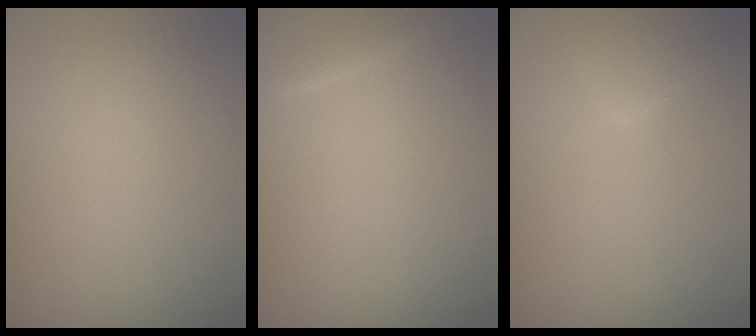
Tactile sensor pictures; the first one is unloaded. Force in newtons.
{"total": 1.6, "press": 1.6, "slide": 0.1}
{"total": 2.5, "press": 2.5, "slide": 0.2}